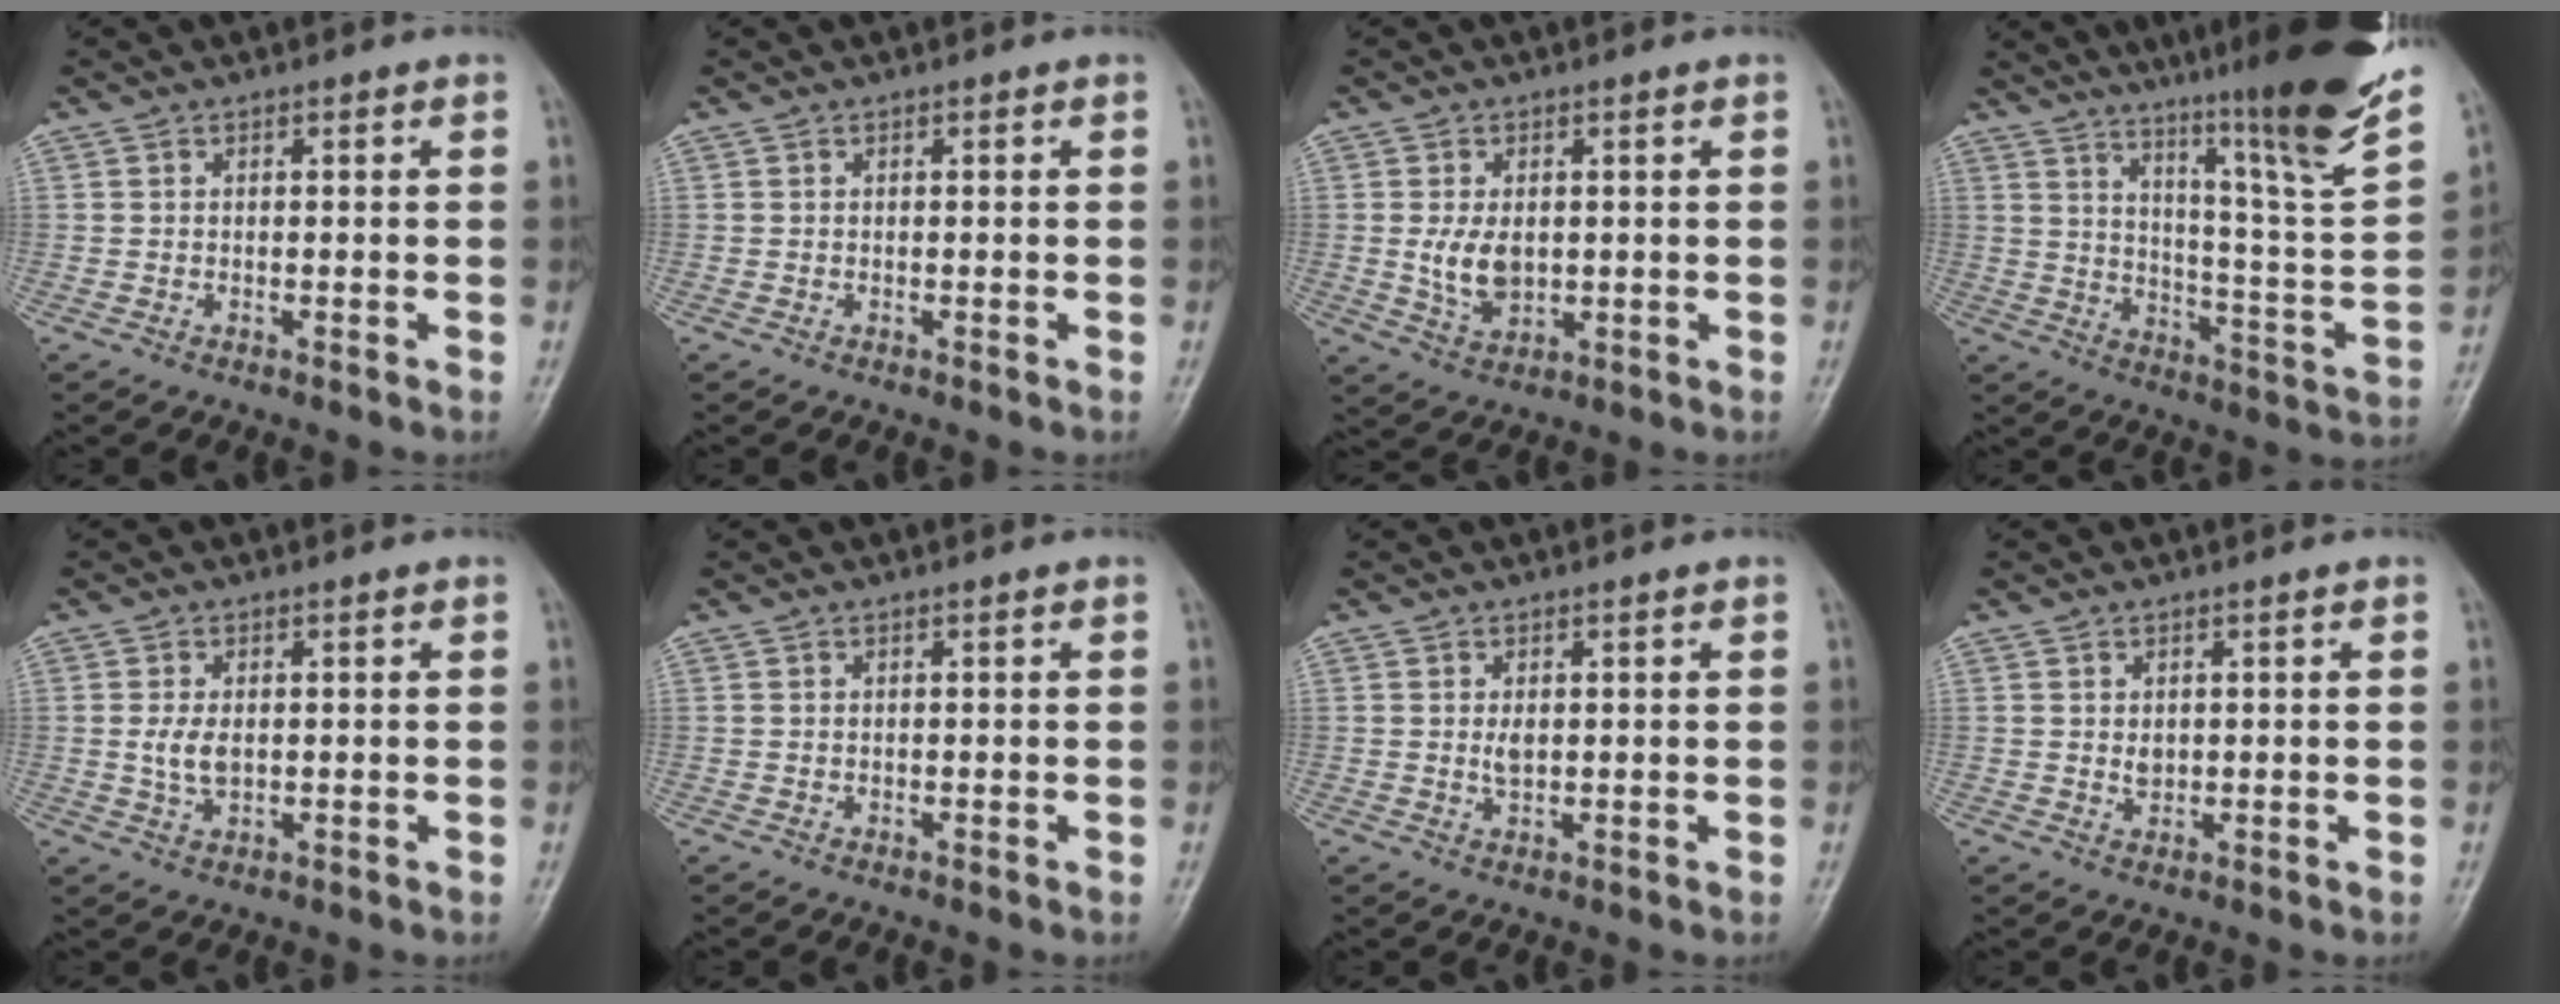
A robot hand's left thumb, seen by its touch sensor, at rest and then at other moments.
{"total": 0.0}
{"total": 5.8, "force": [0.4, 3.6, 4.5], "torque": [-0.077, -0.010, 0.016]}
{"total": 26.4, "force": [18.0, 2.3, 19.1], "torque": [-0.269, -0.091, 0.260]}
{"total": 3.7, "force": [0.4, 2.1, 3.1], "torque": [-0.062, -0.006, 0.011]}
{"total": 0.0}
{"total": 2.2, "force": [0.6, 1.1, 1.8], "torque": [-0.027, -0.005, 0.013]}
{"total": 1.8, "force": [0.5, 1.2, 1.3], "torque": [-0.014, -0.005, 0.012]}